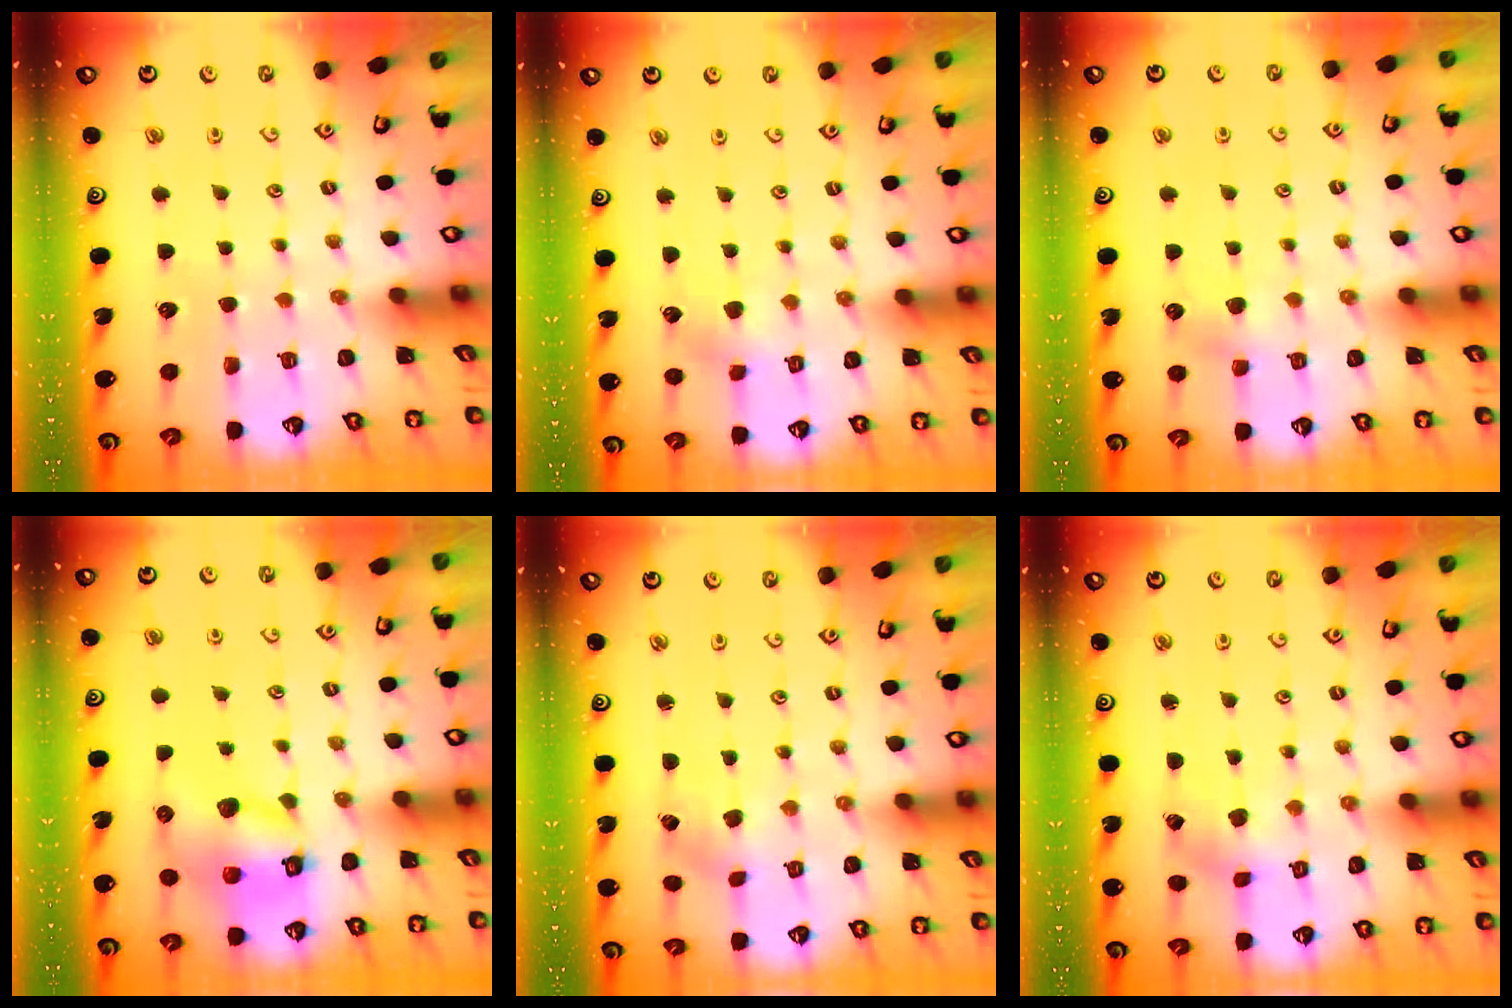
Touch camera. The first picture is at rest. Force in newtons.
{"total": 4.2, "press": 4.2, "slide": 0.4}
{"total": 3.2, "press": 3.2, "slide": 0.4}
{"total": 10.8, "press": 10.7, "slide": 1.4}
{"total": 2.4, "press": 2.3, "slide": 0.4}
{"total": 0.8, "press": 0.8, "slide": 0.2}